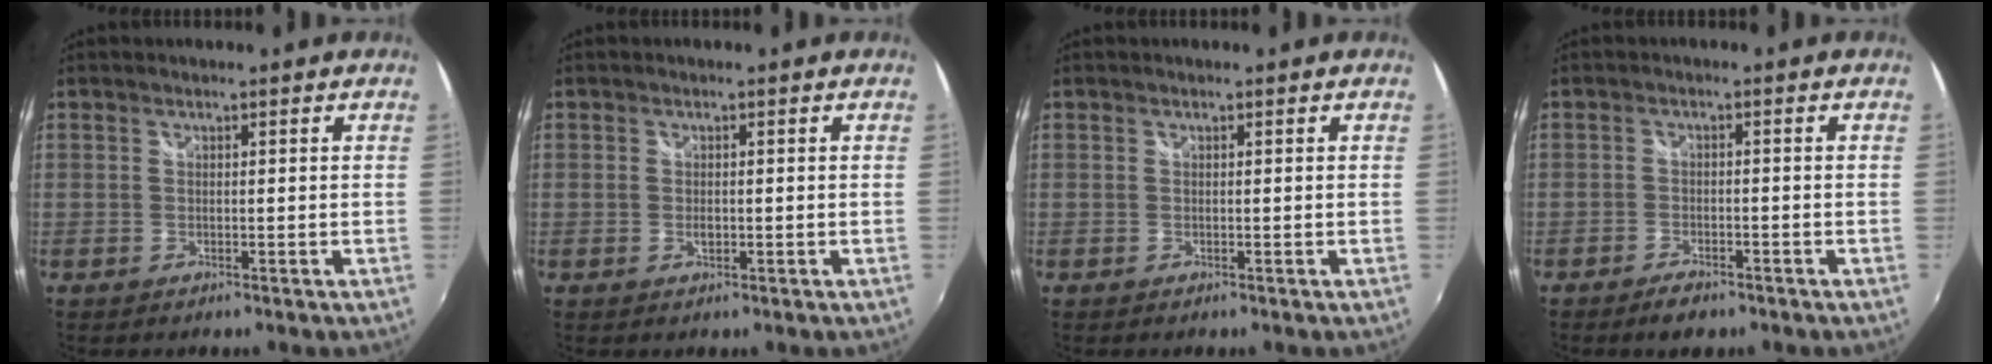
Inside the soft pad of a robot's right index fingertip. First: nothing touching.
{"total": 1.2, "force": [-0.3, 0.8, 0.9], "torque": [-0.016, -0.002, -0.005]}
{"total": 0.0}
{"total": 3.7, "force": [-2.8, 1.5, 1.8], "torque": [-0.045, -0.002, -0.047]}